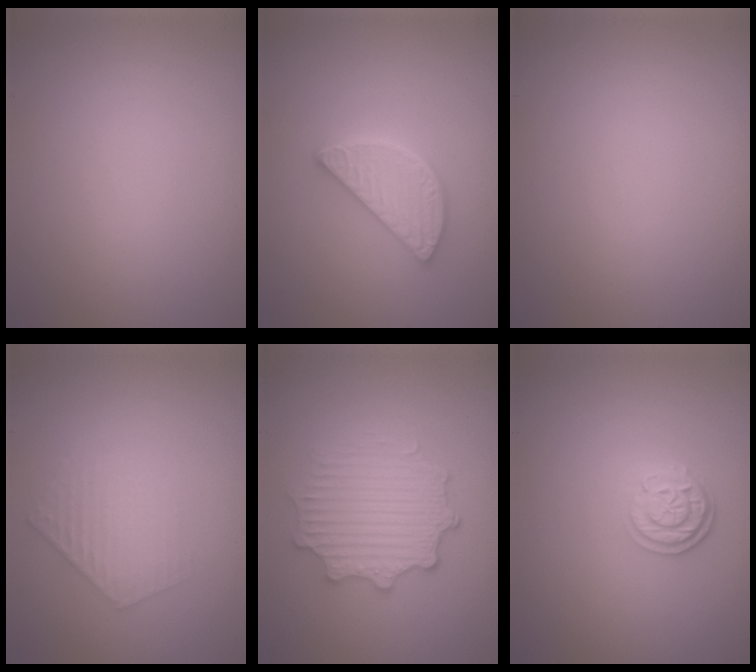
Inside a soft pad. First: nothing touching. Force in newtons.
{"total": 4.1, "press": 3.3, "slide": 2.5}
{"total": 0.0}
{"total": 2.2, "press": 2.1, "slide": 0.4}
{"total": 4.5, "press": 3.7, "slide": 2.4}
{"total": 2.5, "press": 2.1, "slide": 1.4}